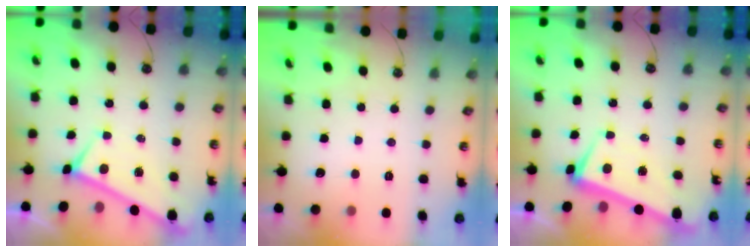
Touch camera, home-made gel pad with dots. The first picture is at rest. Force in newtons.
{"total": 0.0}
{"total": 2.3, "press": 1.4, "slide": 1.8}